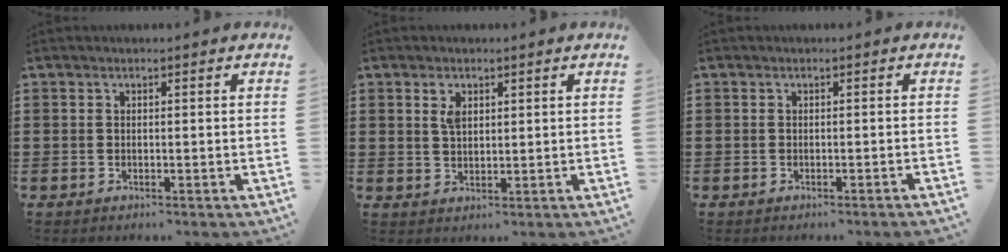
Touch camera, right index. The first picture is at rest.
{"total": 2.4, "force": [1.1, 1.3, 1.7], "torque": [-0.030, 0.000, 0.018]}
{"total": 0.6, "force": [-0.5, -0.1, 0.2], "torque": [-0.004, -0.002, -0.011]}